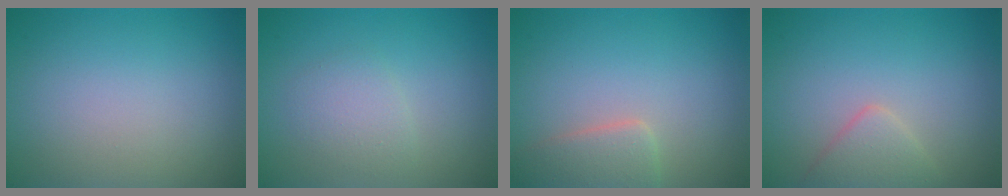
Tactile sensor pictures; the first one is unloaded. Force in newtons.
{"total": 1.9, "press": 1.9, "slide": 0.1}
{"total": 2.9, "press": 2.9, "slide": 0.3}
{"total": 2.2, "press": 2.2, "slide": 0.1}